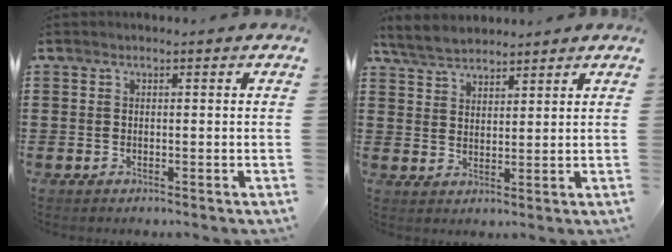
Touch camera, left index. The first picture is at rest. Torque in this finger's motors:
{"motor_torque": [0.06, 0.04, 0.27, 0.04]}